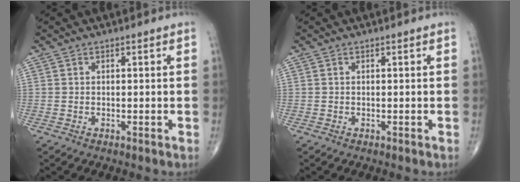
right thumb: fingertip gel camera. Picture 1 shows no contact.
{"total": 0.0}